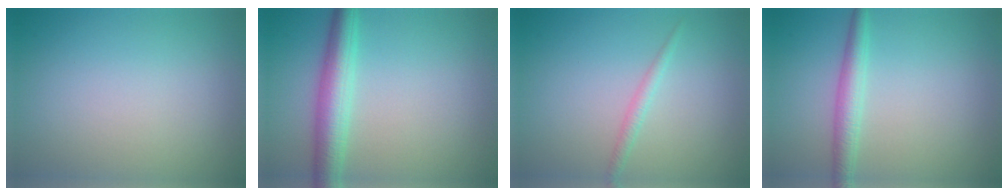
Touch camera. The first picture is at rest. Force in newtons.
{"total": 4.4, "press": 4.4, "slide": 0.1}
{"total": 1.2, "press": 1.2, "slide": 0.0}
{"total": 2.5, "press": 2.5, "slide": 0.1}